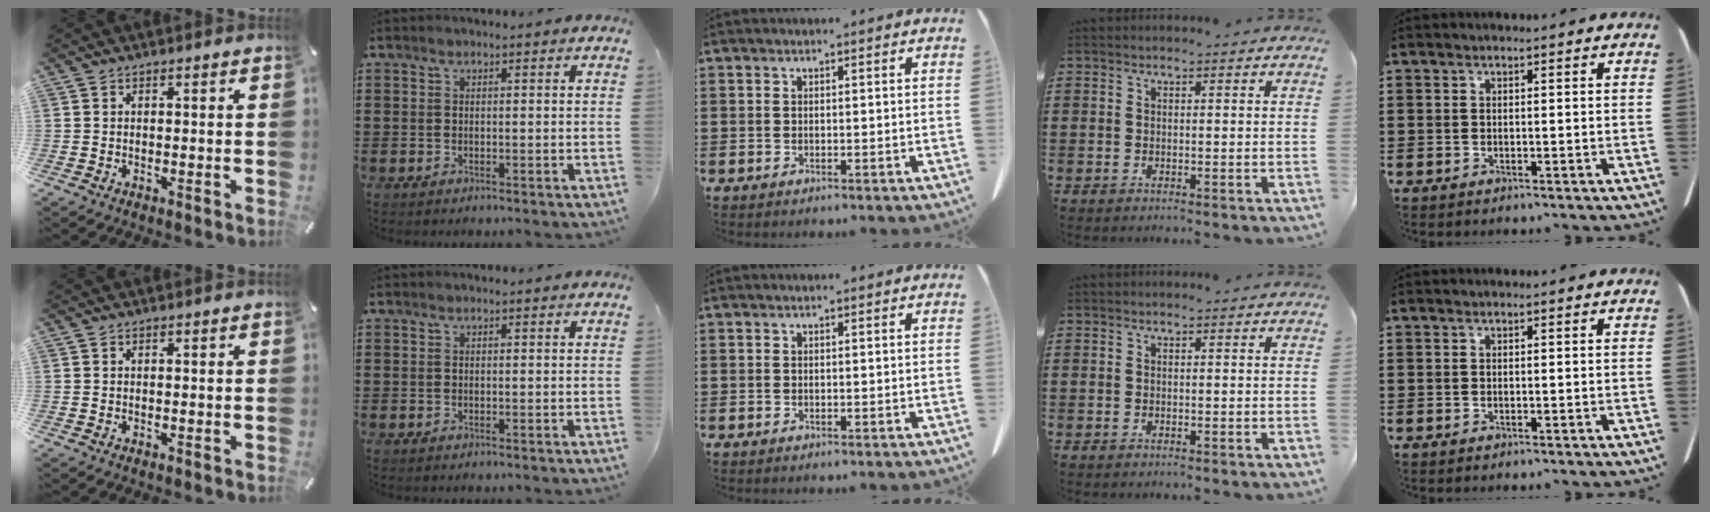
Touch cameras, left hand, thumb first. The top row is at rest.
{}